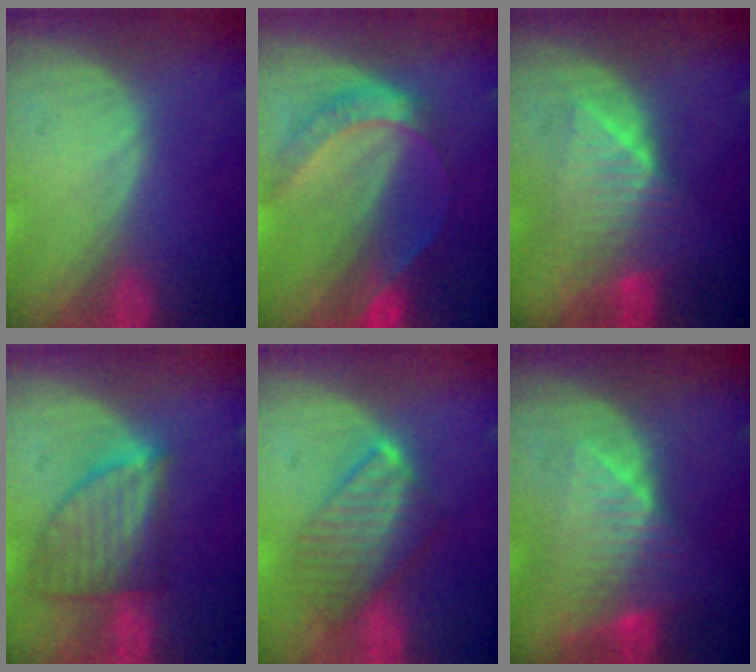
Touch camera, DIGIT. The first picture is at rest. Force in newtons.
{"total": 7.0, "press": 5.8, "slide": 3.9}
{"total": 6.4, "press": 6.4, "slide": 0.3}
{"total": 7.4, "press": 6.8, "slide": 2.9}
{"total": 6.4, "press": 6.3, "slide": 0.8}
{"total": 8.3, "press": 7.1, "slide": 4.2}